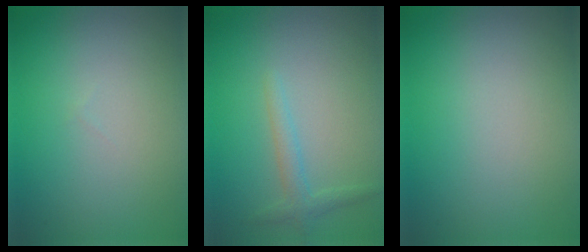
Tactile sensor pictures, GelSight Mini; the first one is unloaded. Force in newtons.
{"total": 1.3, "press": 1.3, "slide": 0.1}
{"total": 0.0}